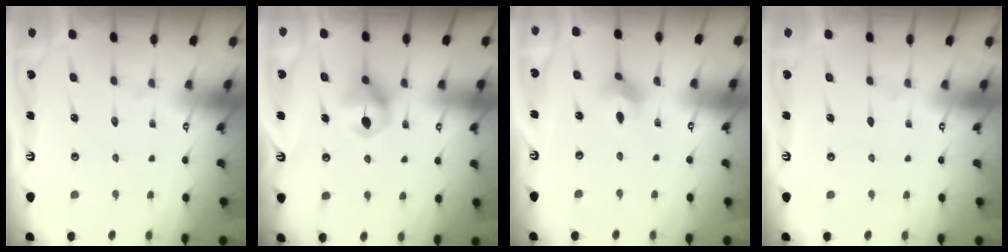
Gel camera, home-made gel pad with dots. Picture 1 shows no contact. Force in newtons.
{"total": 6.9, "press": 6.8, "slide": 0.4}
{"total": 2.9, "press": 2.8, "slide": 0.6}
{"total": 0.0}